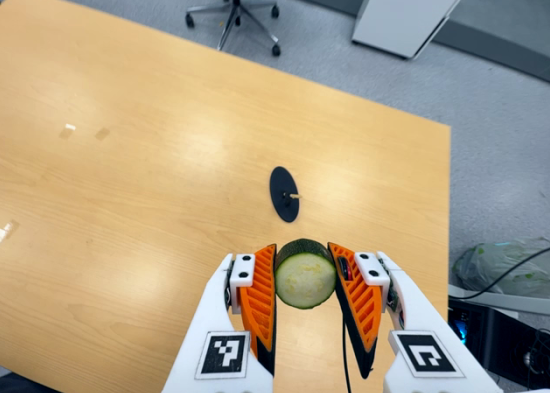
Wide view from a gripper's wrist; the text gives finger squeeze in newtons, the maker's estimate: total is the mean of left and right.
{"total": 10.7, "left": 9.9, "right": 11.4}